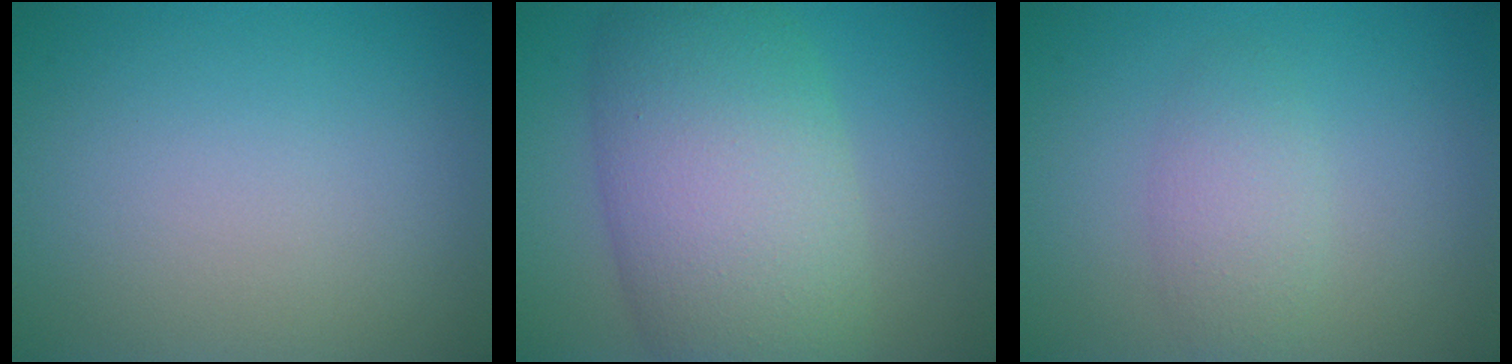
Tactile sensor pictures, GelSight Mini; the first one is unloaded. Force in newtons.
{"total": 10.7, "press": 10.7, "slide": 0.5}
{"total": 2.4, "press": 2.4, "slide": 0.0}